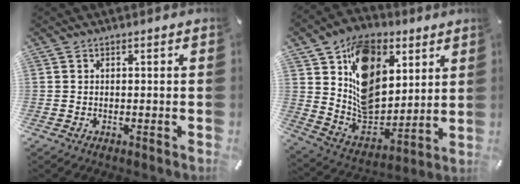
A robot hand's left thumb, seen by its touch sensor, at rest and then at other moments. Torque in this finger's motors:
{"motor_torque": [2.49, 2.52, 0.67, -0.41, 0.34]}